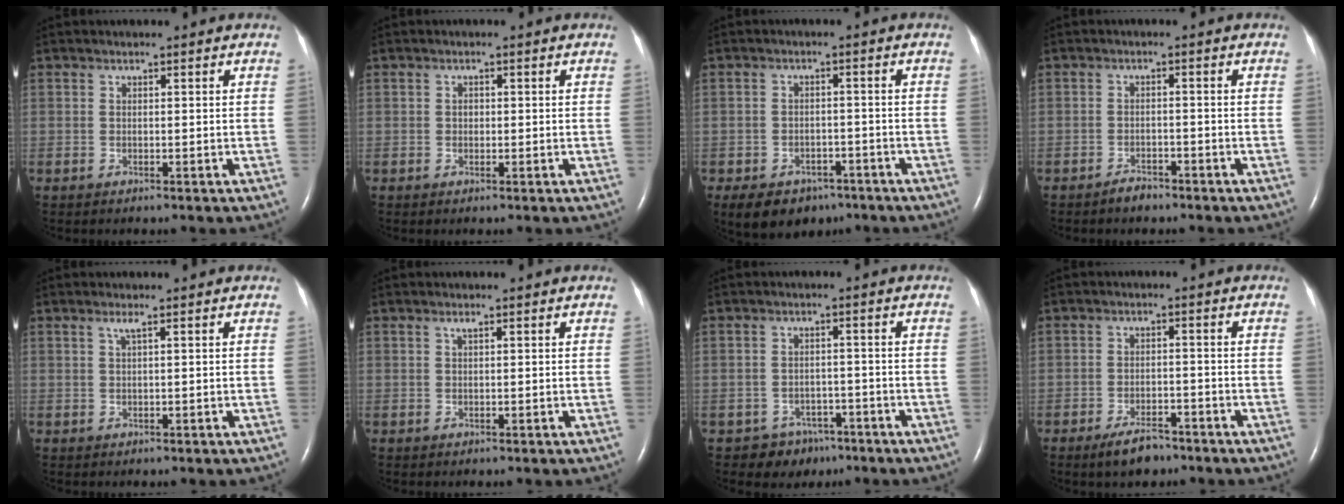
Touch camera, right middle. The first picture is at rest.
{"total": 0.7, "force": [0.0, 0.6, 0.4], "torque": [-0.008, 0.002, -0.001]}
{"total": 10.9, "force": [-6.9, 7.4, 4.1], "torque": [-0.097, -0.002, -0.092]}
{"total": 2.0, "force": [-1.8, 0.7, 0.6], "torque": [-0.017, 0.000, -0.028]}
{"total": 1.1, "force": [0.6, -0.2, 0.9], "torque": [-0.026, 0.006, 0.014]}
{"total": 0.7, "force": [0.4, 0.0, 0.6], "torque": [-0.014, 0.005, 0.009]}
{"total": 4.3, "force": [-3.0, 3.1, 0.1], "torque": [0.003, 0.012, -0.037]}
{"total": 4.6, "force": [-3.6, 1.7, 2.5], "torque": [-0.053, -0.001, -0.056]}